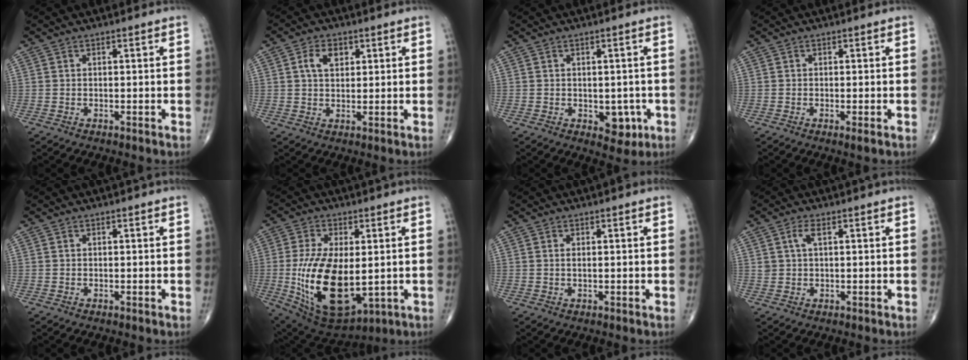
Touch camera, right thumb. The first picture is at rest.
{"total": 4.6, "force": [1.6, 3.0, 3.1], "torque": [-0.045, 0.000, 0.027]}
{"total": 4.7, "force": [-1.3, 3.1, 3.3], "torque": [-0.012, 0.000, -0.010]}
{"total": 1.1, "force": [-0.5, 0.1, 1.0], "torque": [-0.022, -0.004, -0.008]}
{"total": 0.0}
{"total": 19.7, "force": [-1.9, 9.9, 17.0], "torque": [-0.326, -0.021, -0.004]}
{"total": 0.6, "force": [0.2, 0.2, 0.6], "torque": [-0.016, 0.000, 0.004]}
{"total": 2.7, "force": [1.1, 1.2, 2.1], "torque": [-0.043, 0.004, 0.024]}